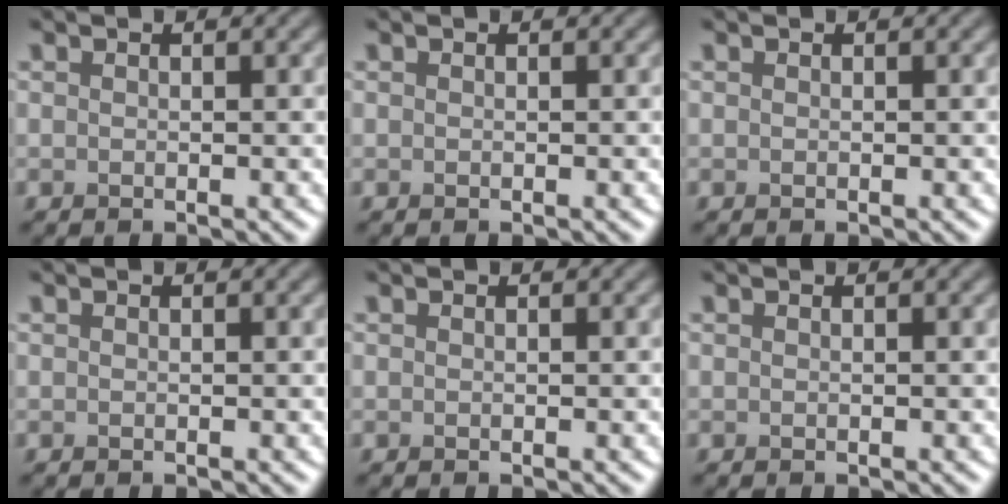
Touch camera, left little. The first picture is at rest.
{"total": 0.0}
{"total": 0.0}
{"total": 0.0}
{"total": 0.0}
{"total": 0.0}